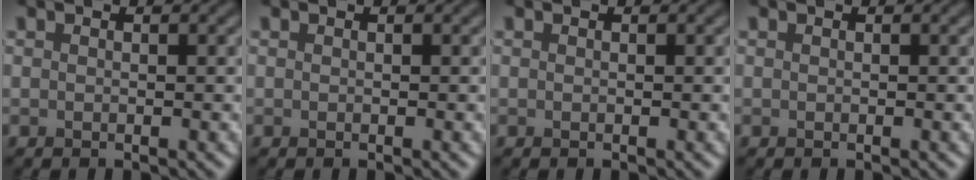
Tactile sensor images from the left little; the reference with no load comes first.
{"total": 0.0}
{"total": 0.0}
{"total": 0.0}